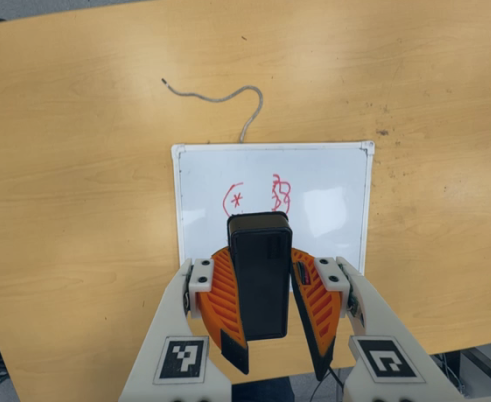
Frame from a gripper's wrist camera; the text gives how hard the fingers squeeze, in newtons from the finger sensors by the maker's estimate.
{"total": 10.1, "left": 9.7, "right": 10.6}